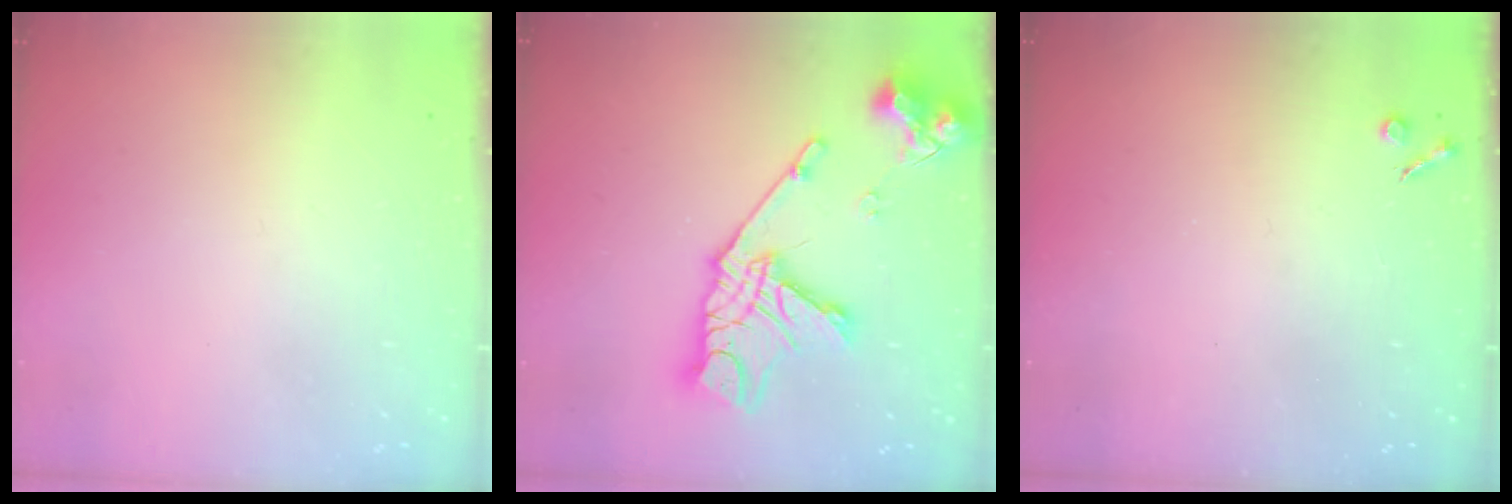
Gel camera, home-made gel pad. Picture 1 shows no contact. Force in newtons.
{"total": 19.3, "press": 19.3, "slide": 1.7}
{"total": 2.7, "press": 2.6, "slide": 0.5}